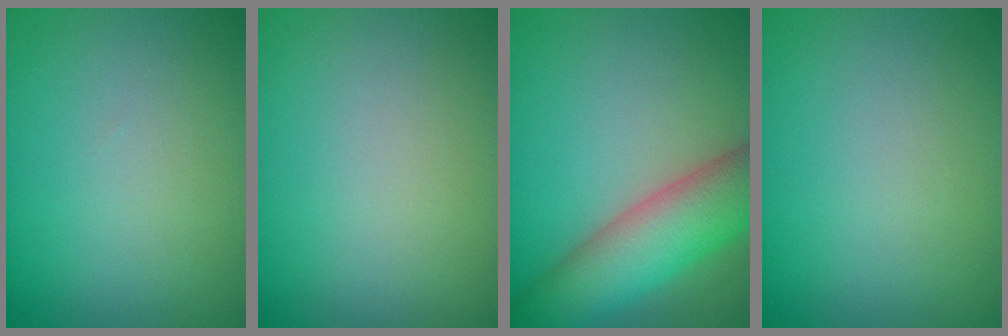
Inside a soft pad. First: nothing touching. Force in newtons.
{"total": 0.0}
{"total": 8.6, "press": 8.6, "slide": 0.3}
{"total": 0.0}